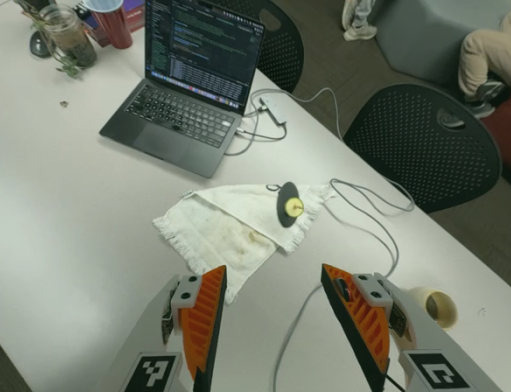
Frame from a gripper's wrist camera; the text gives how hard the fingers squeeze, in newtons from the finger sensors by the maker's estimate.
{"total": 0.0}